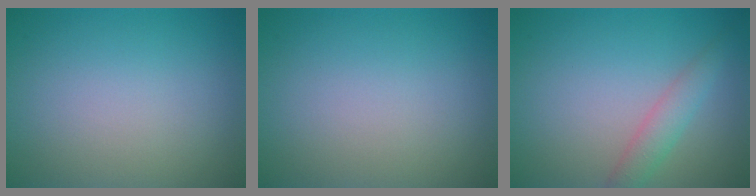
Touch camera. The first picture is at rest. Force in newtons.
{"total": 0.0}
{"total": 2.3, "press": 2.3, "slide": 0.0}